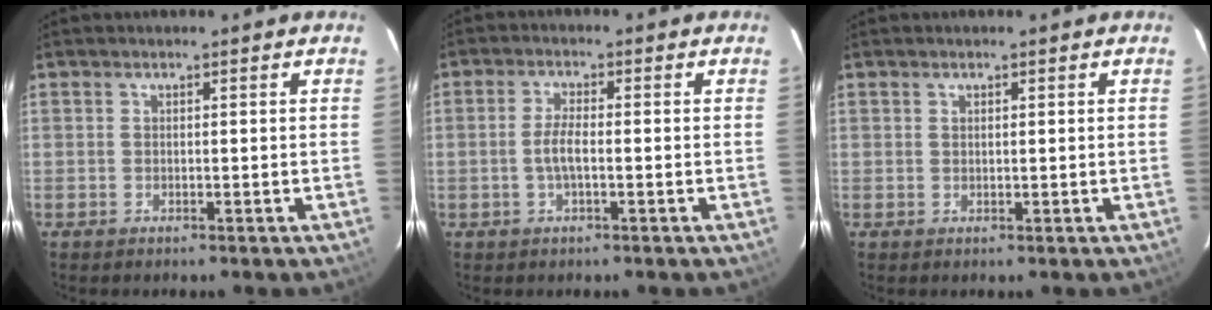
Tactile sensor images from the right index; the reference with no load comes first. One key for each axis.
{"total": 3.4, "fx": -0.8, "fy": 0.9, "fz": 3.2, "tx": -0.065, "ty": 0.000, "tz": -0.014}
{"total": 0.6, "fx": 0.4, "fy": 0.3, "fz": 0.3, "tx": -0.005, "ty": 0.002, "tz": 0.007}